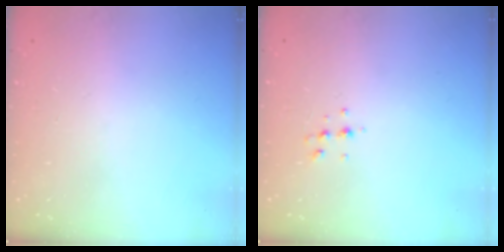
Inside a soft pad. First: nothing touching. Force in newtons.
{"total": 4.7, "press": 4.6, "slide": 1.0}